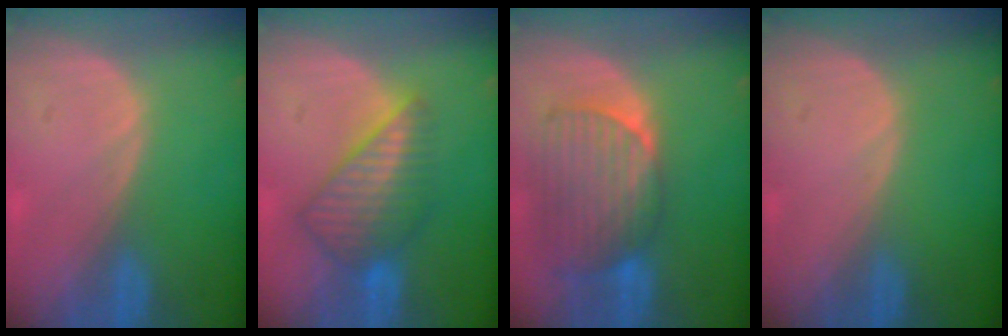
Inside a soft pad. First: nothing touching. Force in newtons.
{"total": 7.5, "press": 6.9, "slide": 2.9}
{"total": 9.1, "press": 8.3, "slide": 3.7}
{"total": 0.0}